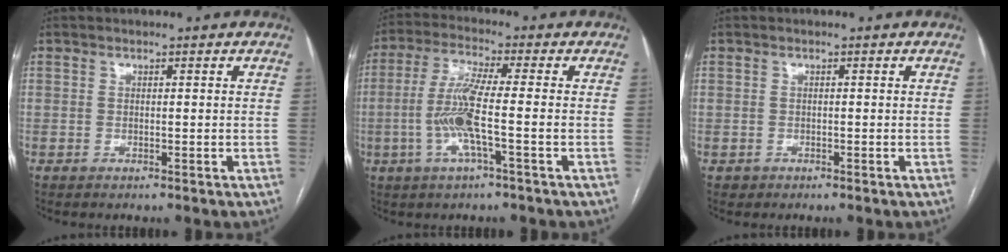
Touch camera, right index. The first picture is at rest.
{"total": 8.6, "force": [-1.9, -0.1, 8.4], "torque": [-0.175, 0.000, -0.042]}
{"total": 0.8, "force": [-0.4, 0.7, -0.1], "torque": [-0.001, 0.005, -0.007]}